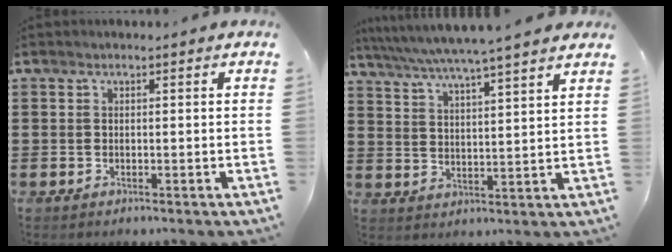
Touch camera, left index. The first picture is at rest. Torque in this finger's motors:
{"motor_torque": [1.25, -0.89, 1.05, 0.21]}